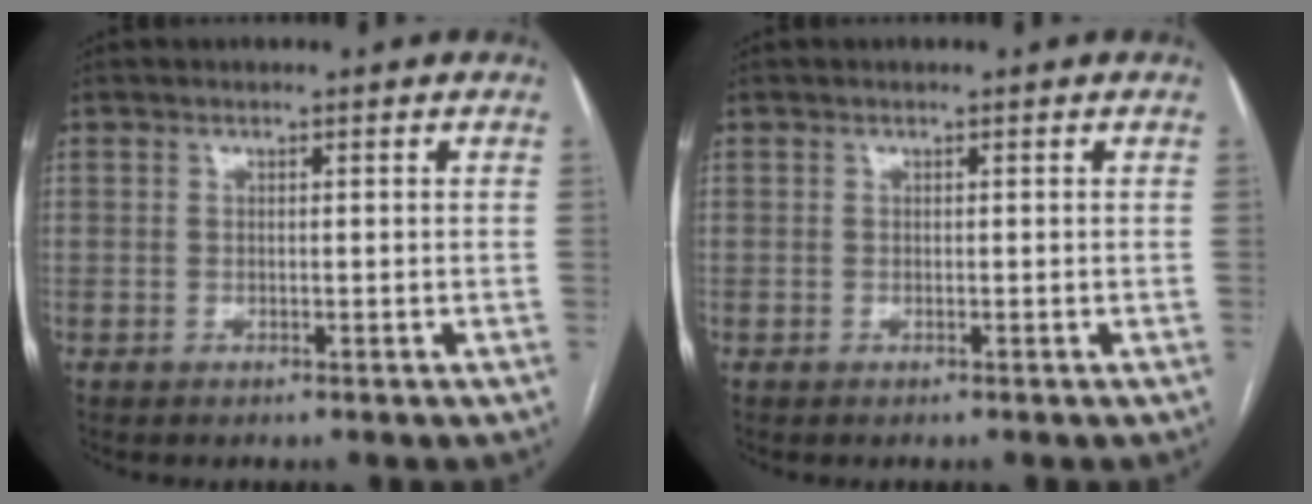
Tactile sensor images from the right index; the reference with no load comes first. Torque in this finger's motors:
{"motor_torque": [-0.10, 0.01, -0.04, -0.01]}